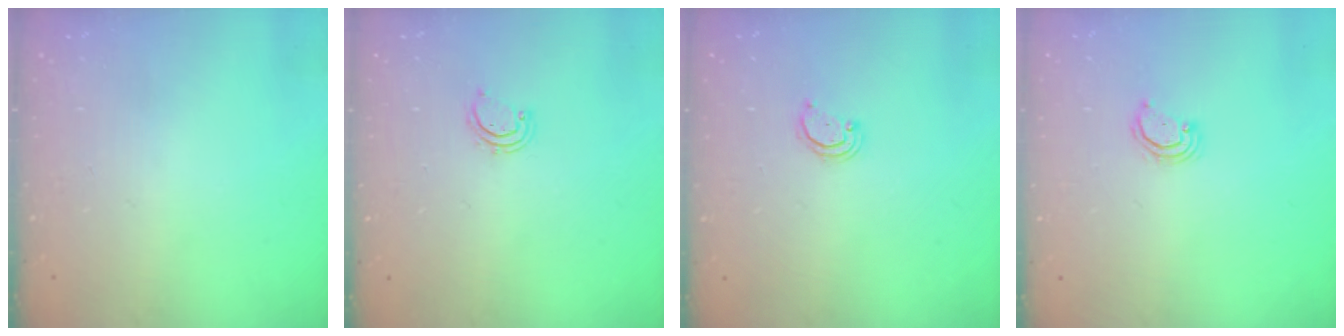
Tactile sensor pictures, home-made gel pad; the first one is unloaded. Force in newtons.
{"total": 2.9, "press": 2.9, "slide": 0.3}
{"total": 2.2, "press": 2.2, "slide": 0.2}
{"total": 2.8, "press": 2.8, "slide": 0.2}